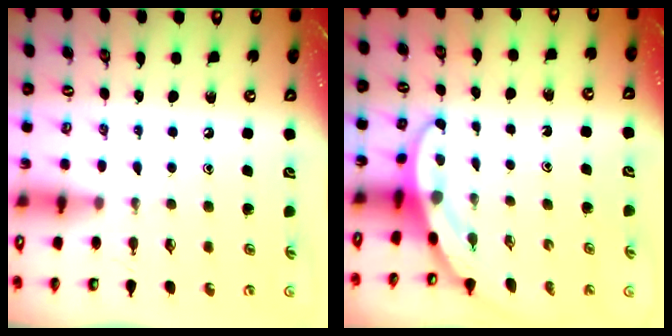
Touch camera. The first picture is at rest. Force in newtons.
{"total": 3.2, "press": 3.2, "slide": 0.2}